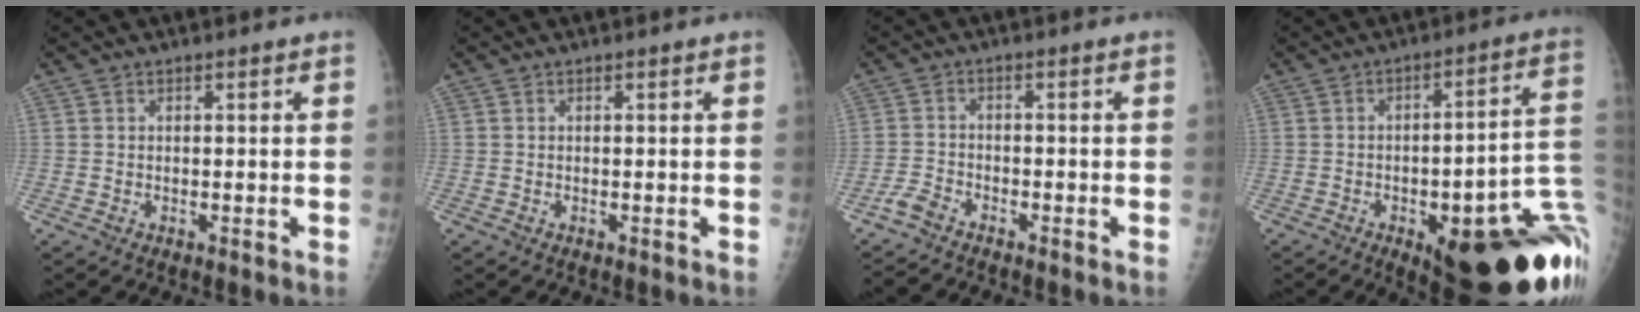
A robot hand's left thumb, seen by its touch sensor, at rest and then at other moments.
{"total": 0.0}
{"total": 2.6, "force": [-2.5, 0.7, 0.4], "torque": [-0.018, 0.007, -0.054]}
{"total": 28.5, "force": [-7.1, 9.3, 26.0], "torque": [-0.255, 0.028, -0.079]}